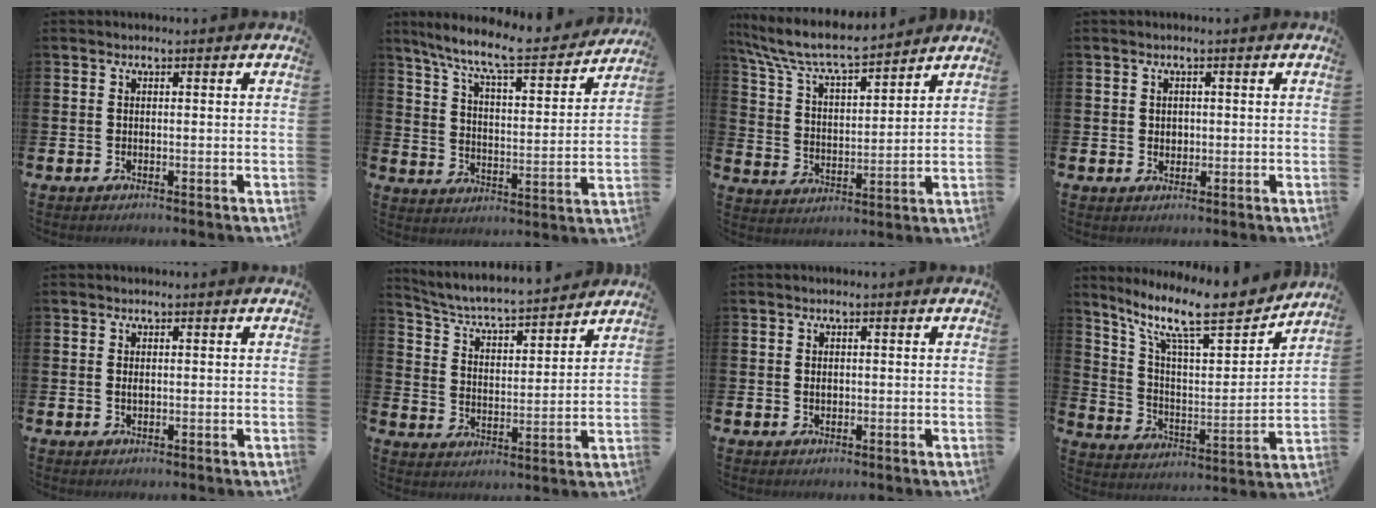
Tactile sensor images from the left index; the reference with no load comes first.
{"total": 9.4, "force": [8.2, 1.2, 4.3], "torque": [-0.112, -0.055, 0.137]}
{"total": 8.2, "force": [7.7, 1.1, 2.8], "torque": [-0.088, -0.052, 0.132]}
{"total": 1.2, "force": [0.5, 1.0, 0.4], "torque": [0.004, 0.002, 0.006]}
{"total": 0.5, "force": [0.1, 0.2, 0.5], "torque": [-0.004, -0.001, 0.000]}
{"total": 5.6, "force": [5.3, 0.4, 1.7], "torque": [-0.063, -0.047, 0.086]}
{"total": 0.7, "force": [0.1, 0.5, 0.5], "torque": [0.003, -0.001, -0.002]}
{"total": 12.6, "force": [10.2, 3.0, 6.8], "torque": [-0.157, -0.061, 0.174]}